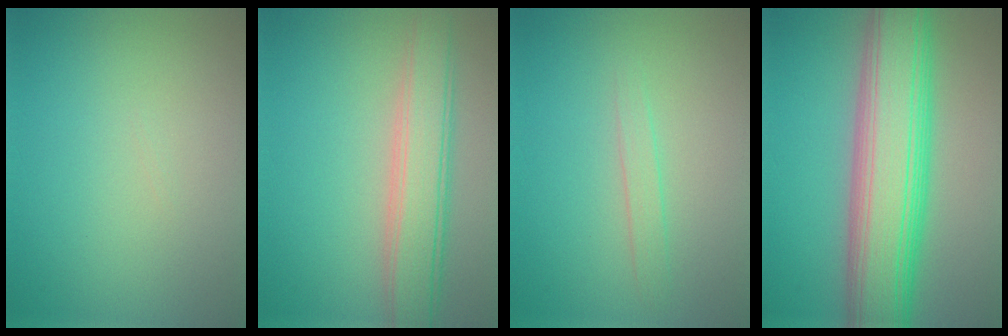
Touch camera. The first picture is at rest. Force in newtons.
{"total": 4.9, "press": 4.9, "slide": 0.3}
{"total": 1.2, "press": 1.2, "slide": 0.0}
{"total": 10.9, "press": 10.9, "slide": 0.2}